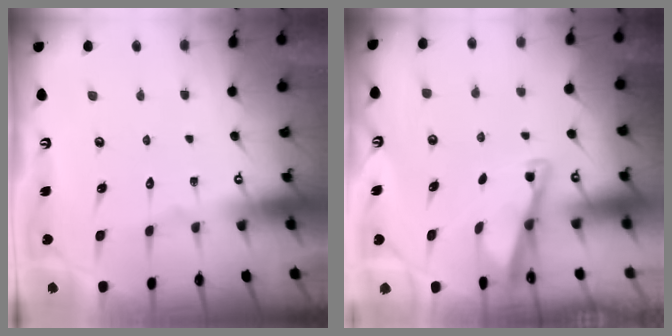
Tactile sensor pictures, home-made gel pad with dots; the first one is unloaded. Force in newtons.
{"total": 2.9, "press": 2.9, "slide": 0.3}